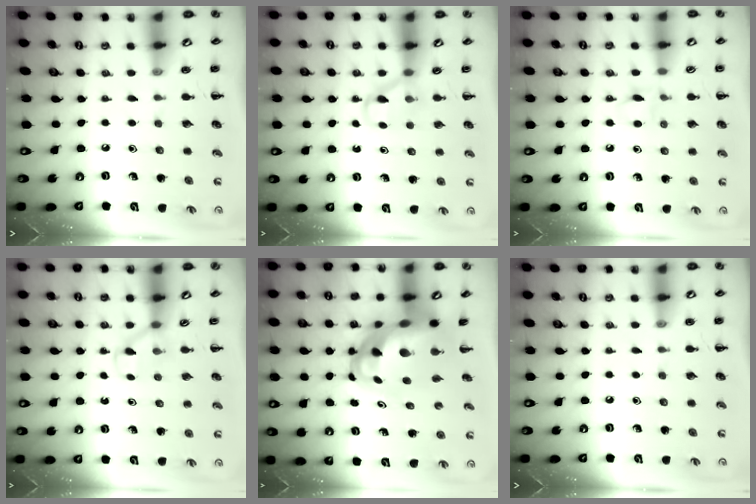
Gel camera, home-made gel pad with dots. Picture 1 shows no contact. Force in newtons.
{"total": 3.6, "press": 3.3, "slide": 1.3}
{"total": 3.8, "press": 3.6, "slide": 1.3}
{"total": 3.0, "press": 2.8, "slide": 1.1}
{"total": 10.3, "press": 10.0, "slide": 2.6}
{"total": 0.0}